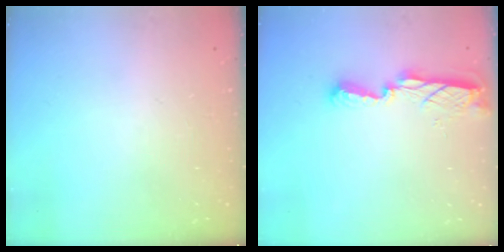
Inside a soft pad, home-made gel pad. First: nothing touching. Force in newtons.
{"total": 7.8, "press": 7.7, "slide": 0.3}